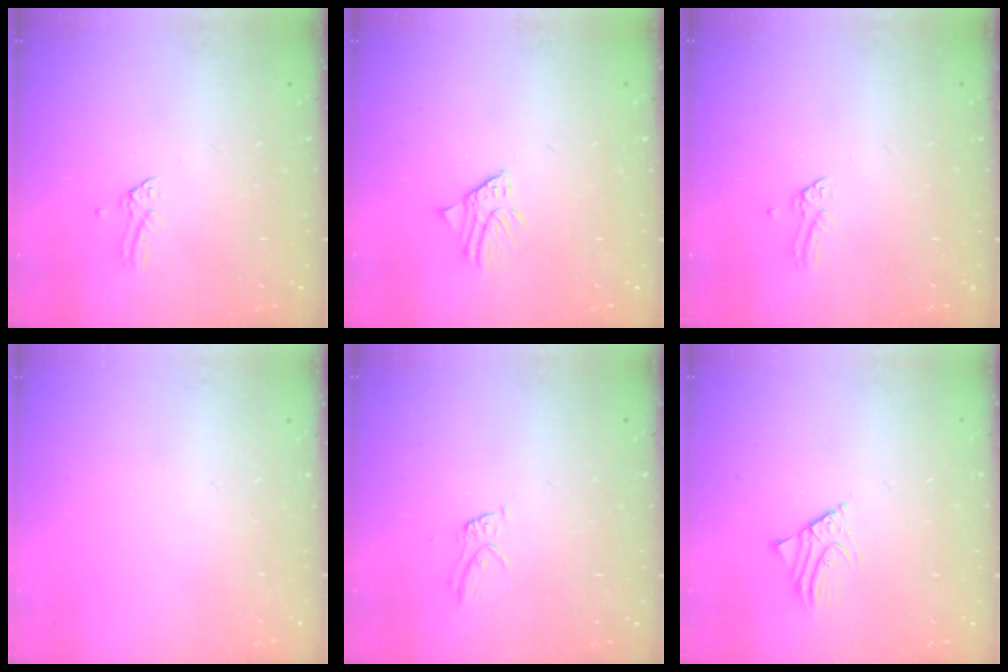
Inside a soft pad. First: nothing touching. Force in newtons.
{"total": 2.4, "press": 2.4, "slide": 0.1}
{"total": 0.0}
{"total": 0.0}
{"total": 5.2, "press": 5.2, "slide": 0.5}
{"total": 3.0, "press": 3.0, "slide": 0.3}